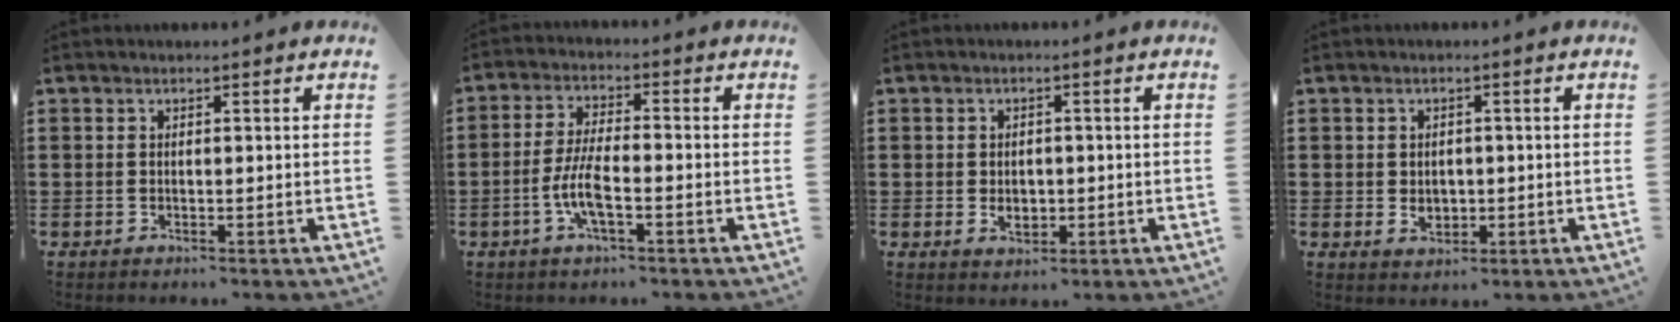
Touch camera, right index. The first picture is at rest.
{"total": 6.3, "force": [-2.1, 1.6, 5.6], "torque": [-0.130, -0.008, -0.047]}
{"total": 2.5, "force": [-0.2, 1.8, 1.7], "torque": [-0.027, 0.003, -0.007]}
{"total": 2.2, "force": [0.0, 1.8, 1.3], "torque": [-0.029, 0.007, -0.002]}